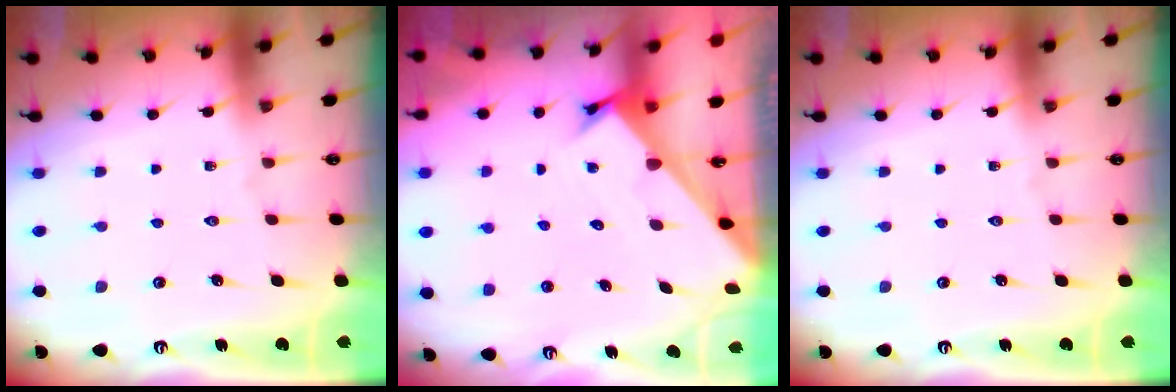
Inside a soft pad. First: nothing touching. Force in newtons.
{"total": 2.6, "press": 2.6, "slide": 0.3}
{"total": 0.0}